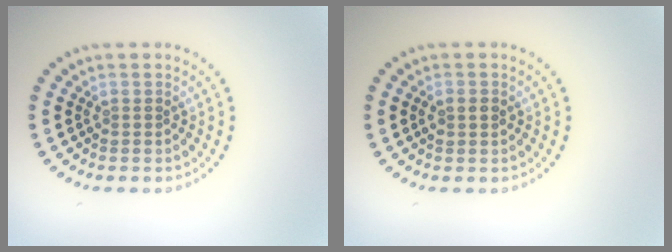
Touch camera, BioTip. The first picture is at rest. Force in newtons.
{"total": 1.6, "press": 1.6, "slide": 0.1}